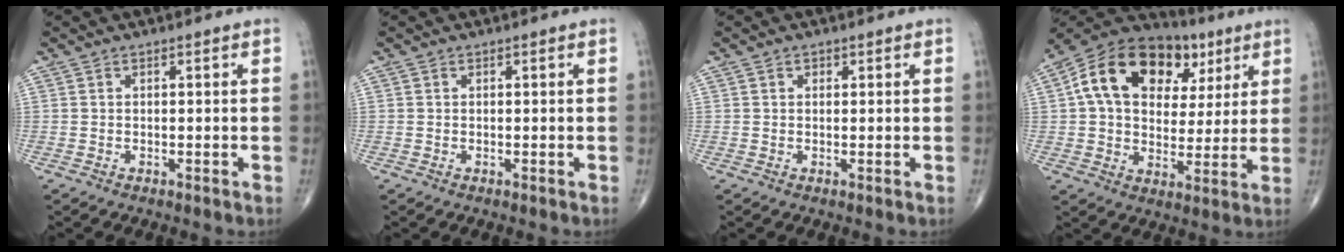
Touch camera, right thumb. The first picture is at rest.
{"total": 0.0}
{"total": 0.8, "force": [0.4, 0.6, 0.2], "torque": [0.004, -0.001, 0.004]}
{"total": 21.4, "force": [7.2, 14.2, 14.3], "torque": [-0.210, 0.016, 0.110]}